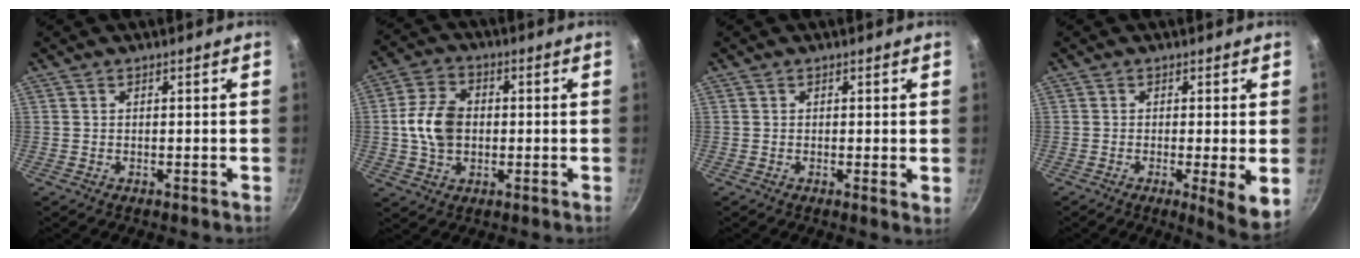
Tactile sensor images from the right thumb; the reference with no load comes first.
{"total": 9.8, "force": [-0.1, 7.0, 6.8], "torque": [-0.115, 0.019, -0.009]}
{"total": 1.6, "force": [0.1, 0.4, 1.5], "torque": [-0.021, -0.007, -0.003]}
{"total": 6.7, "force": [-1.1, 1.0, 6.5], "torque": [-0.090, -0.014, -0.014]}